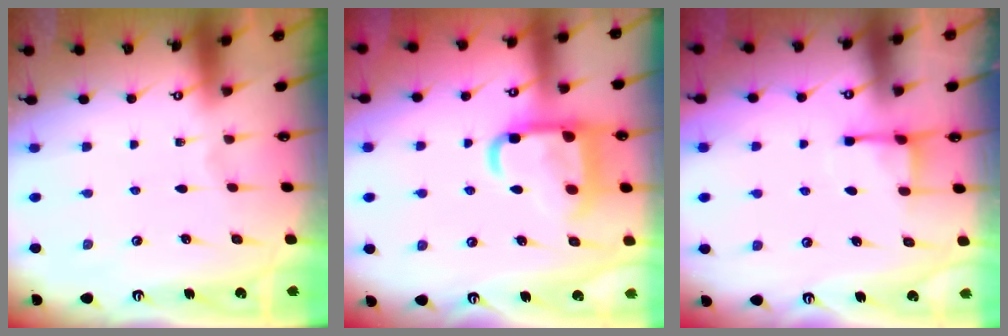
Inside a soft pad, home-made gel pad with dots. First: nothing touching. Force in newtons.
{"total": 15.7, "press": 15.6, "slide": 1.6}
{"total": 3.6, "press": 3.6, "slide": 0.4}